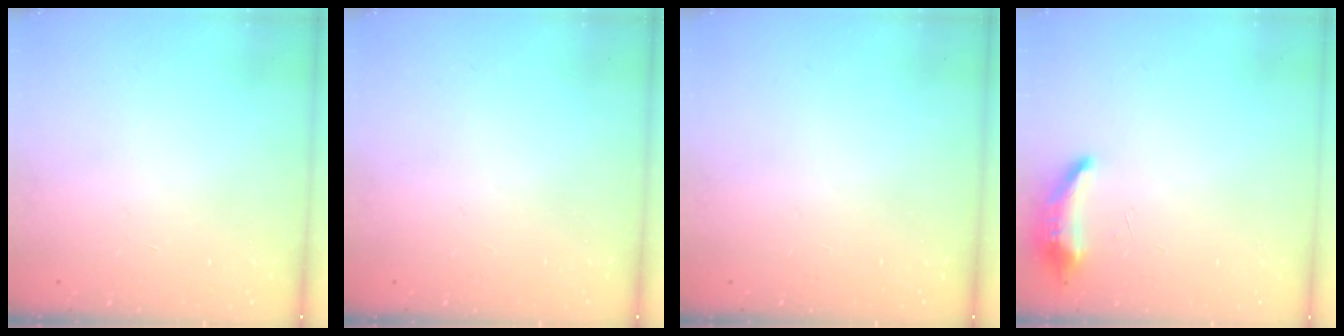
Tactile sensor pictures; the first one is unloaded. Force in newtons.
{"total": 0.0}
{"total": 0.0}
{"total": 8.3, "press": 8.1, "slide": 1.8}